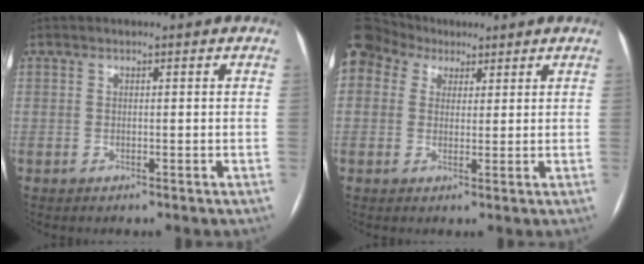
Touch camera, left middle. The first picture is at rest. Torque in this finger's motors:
{"motor_torque": [1.38, -0.76, 1.05, 0.21]}